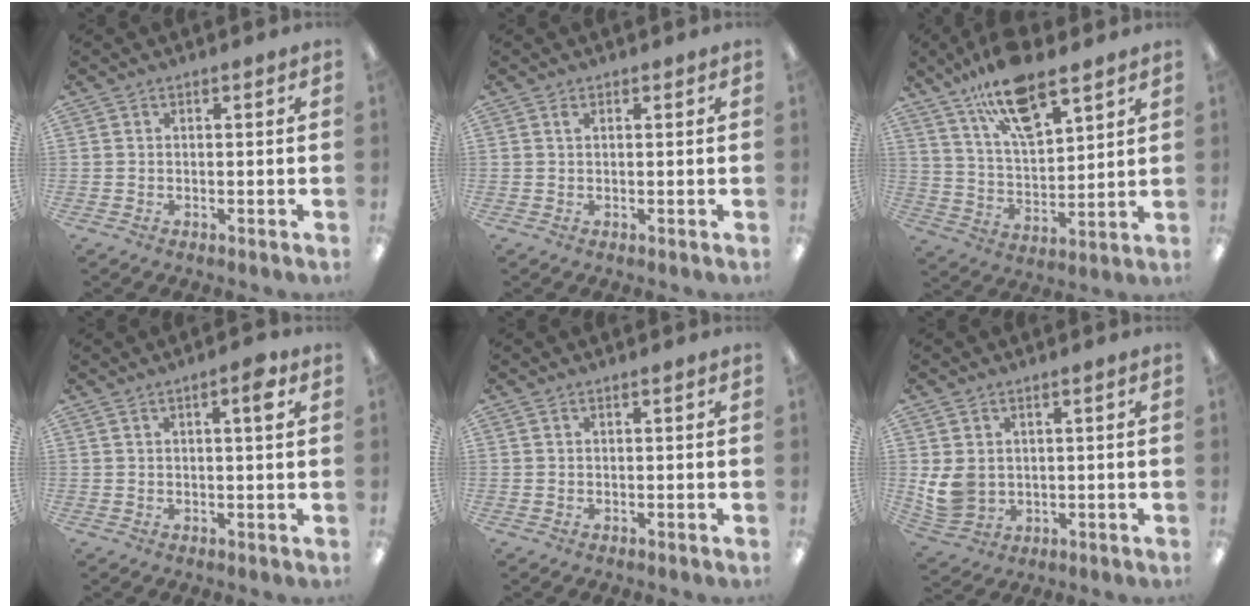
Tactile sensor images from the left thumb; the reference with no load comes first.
{"total": 0.7, "force": [0.4, 0.3, 0.4], "torque": [-0.011, 0.001, 0.008]}
{"total": 15.4, "force": [11.0, 5.7, 9.3], "torque": [-0.164, -0.047, 0.190]}
{"total": 4.2, "force": [2.0, 0.8, 3.6], "torque": [-0.051, -0.005, 0.028]}
{"total": 0.0}
{"total": 6.9, "force": [1.5, 5.6, 3.7], "torque": [-0.092, -0.005, 0.032]}